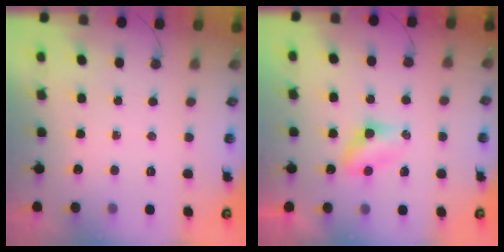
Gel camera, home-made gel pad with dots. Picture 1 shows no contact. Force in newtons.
{"total": 4.2, "press": 4.2, "slide": 0.4}